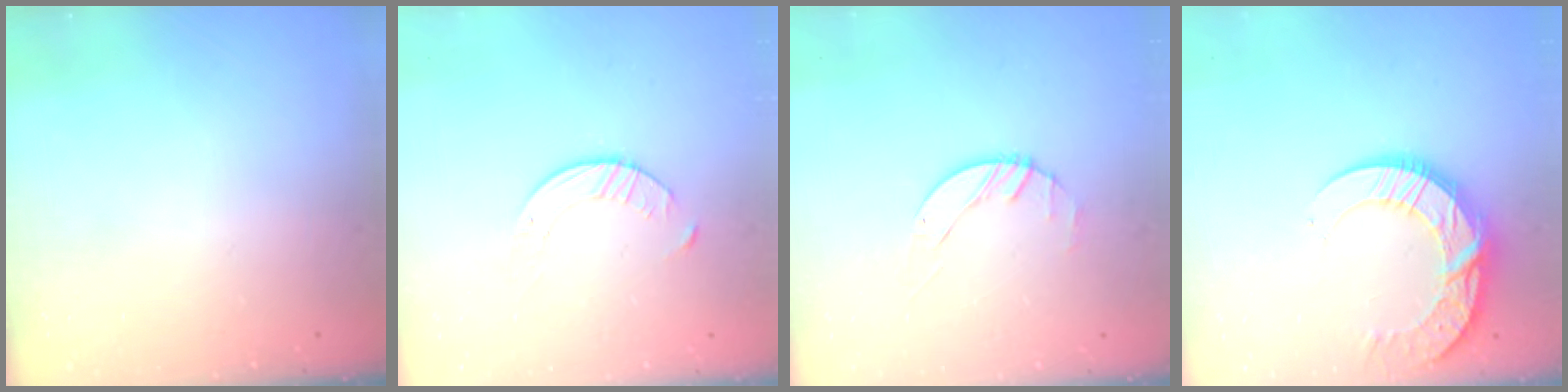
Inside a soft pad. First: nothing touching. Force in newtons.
{"total": 4.6, "press": 4.5, "slide": 0.6}
{"total": 1.4, "press": 1.4, "slide": 0.2}
{"total": 14.6, "press": 14.6, "slide": 1.2}